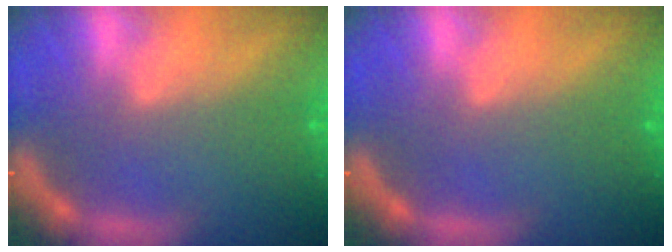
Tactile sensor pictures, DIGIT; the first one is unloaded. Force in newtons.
{"total": 0.0}